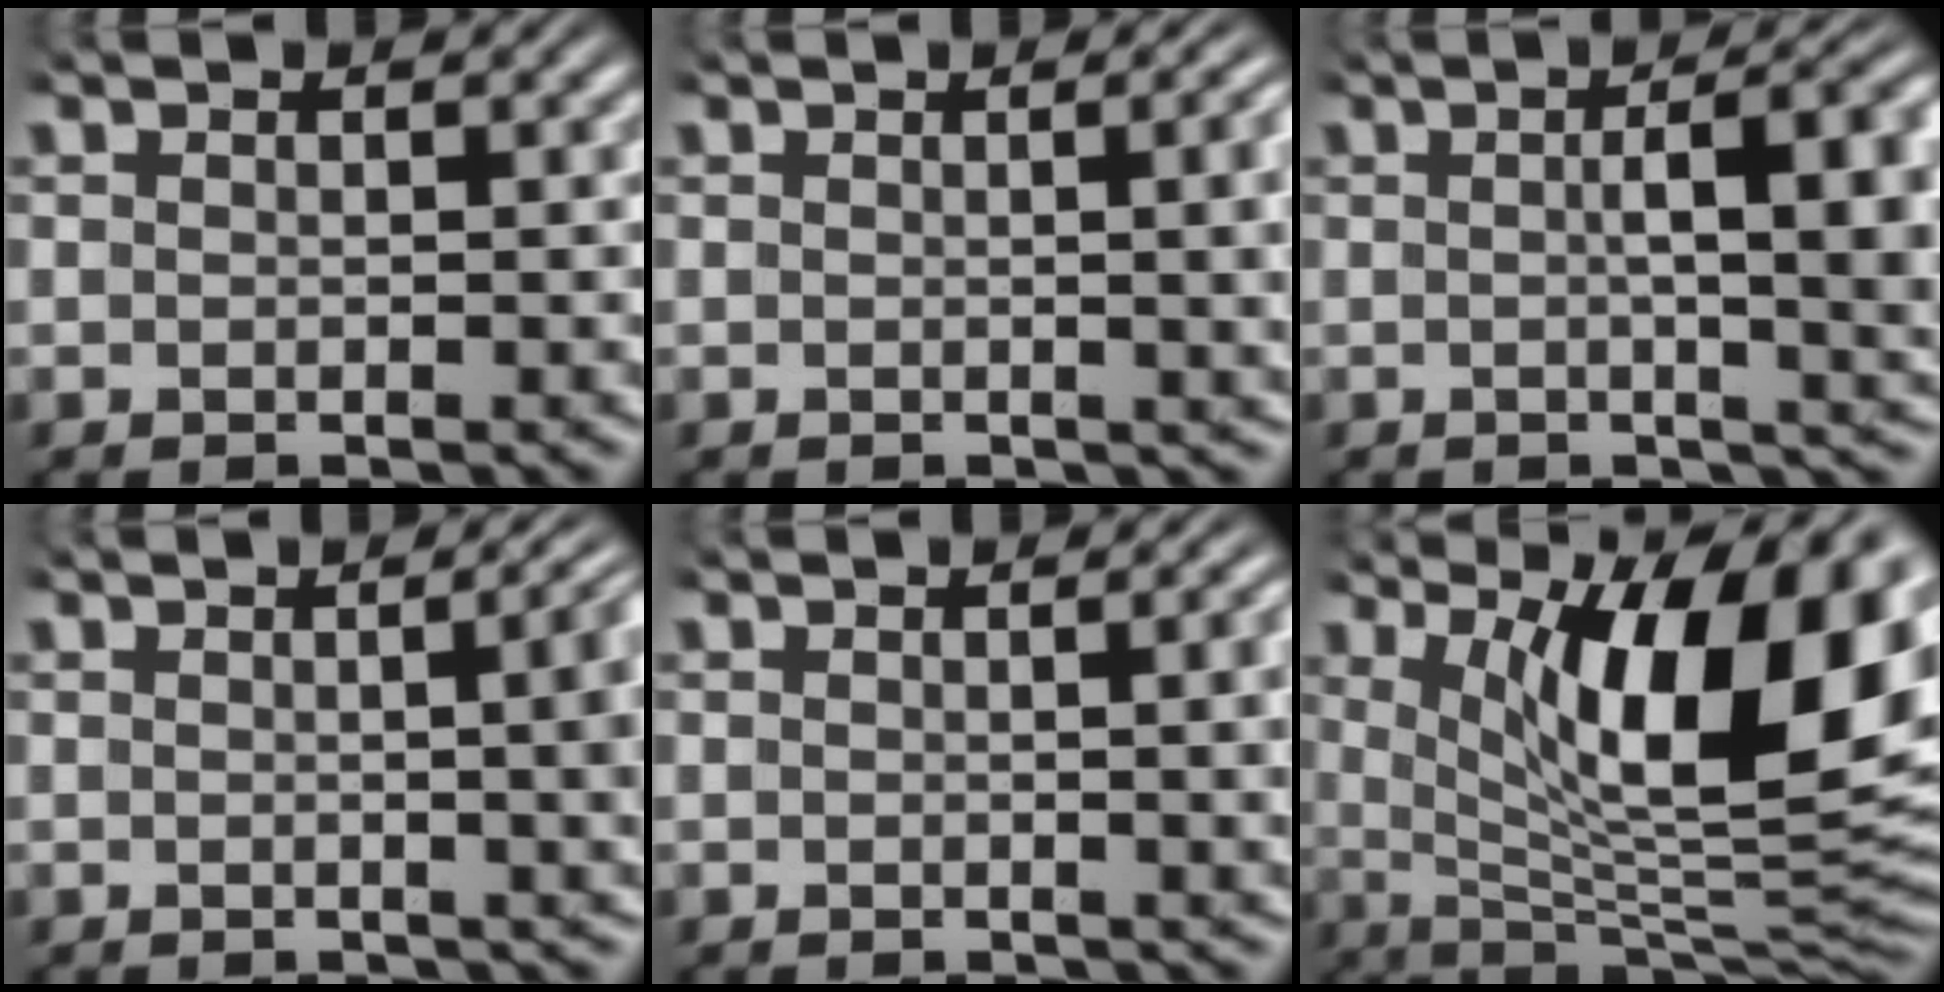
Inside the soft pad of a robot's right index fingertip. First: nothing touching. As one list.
[{"total": 3.5, "force": [0.5, 0.9, 3.4], "torque": [-0.028, 0.015, -0.002]}, {"total": 7.4, "force": [-0.2, 1.9, 7.2], "torque": [-0.080, 0.013, -0.009]}, {"total": 5.6, "force": [0.6, 1.9, 5.2], "torque": [-0.039, 0.022, -0.002]}, {"total": 2.2, "force": [0.2, 0.5, 2.2], "torque": [-0.022, 0.007, 0.000]}, {"total": 15.0, "force": [3.7, 5.4, 13.5], "torque": [-0.186, 0.006, 0.063]}]